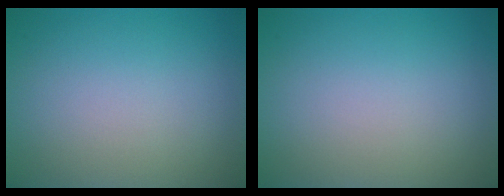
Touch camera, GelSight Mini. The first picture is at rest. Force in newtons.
{"total": 0.0}